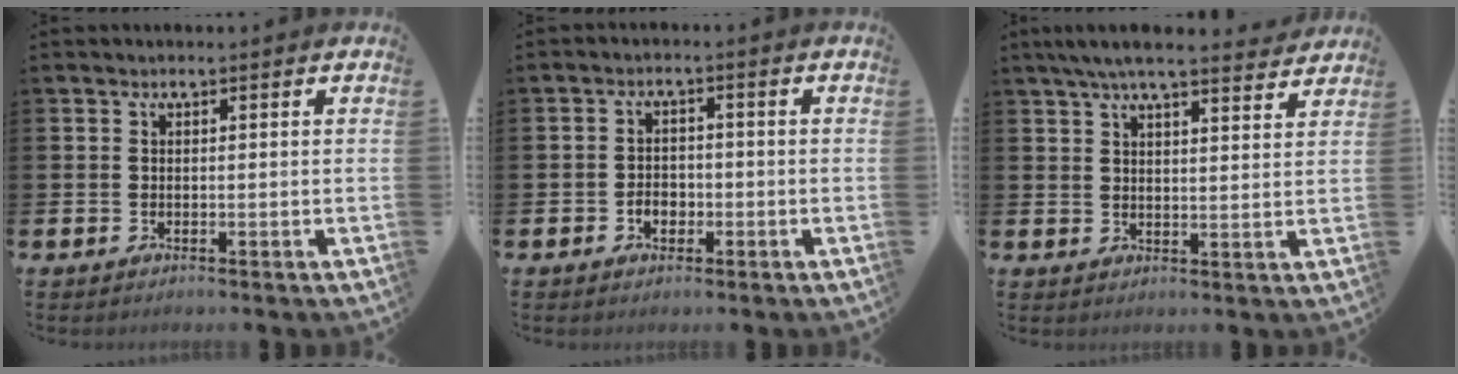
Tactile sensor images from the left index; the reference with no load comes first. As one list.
[{"total": 2.4, "force": [-0.9, 1.8, 1.2], "torque": [-0.017, 0.000, -0.022]}, {"total": 6.4, "force": [5.9, 0.8, 2.3], "torque": [-0.054, -0.024, 0.104]}]